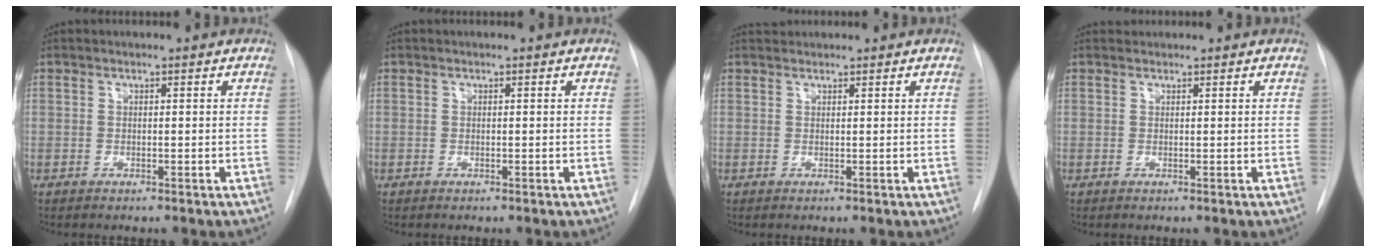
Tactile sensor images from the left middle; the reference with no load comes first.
{"total": 0.0}
{"total": 1.4, "force": [1.4, 0.3, 0.0], "torque": [-0.007, 0.018, 0.027]}
{"total": 0.8, "force": [0.8, 0.2, -0.1], "torque": [-0.003, 0.013, 0.015]}